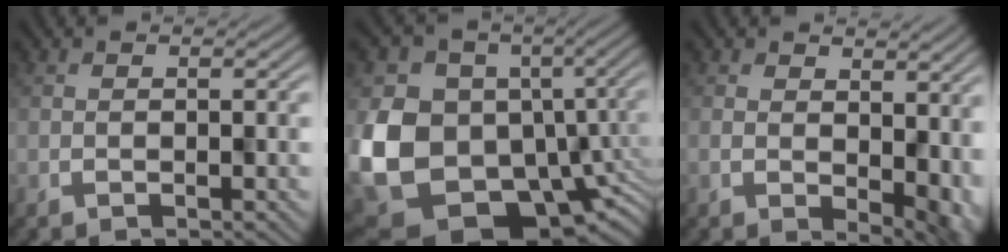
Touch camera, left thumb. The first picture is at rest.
{"total": 19.1, "force": [-5.3, 15.7, 9.5], "torque": [-0.230, -0.057, -0.045]}
{"total": 6.0, "force": [-0.5, 3.3, 5.0], "torque": [-0.063, -0.018, 0.013]}